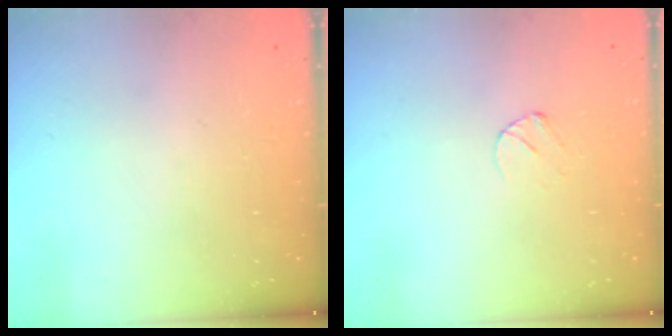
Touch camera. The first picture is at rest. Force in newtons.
{"total": 3.0, "press": 3.0, "slide": 0.3}